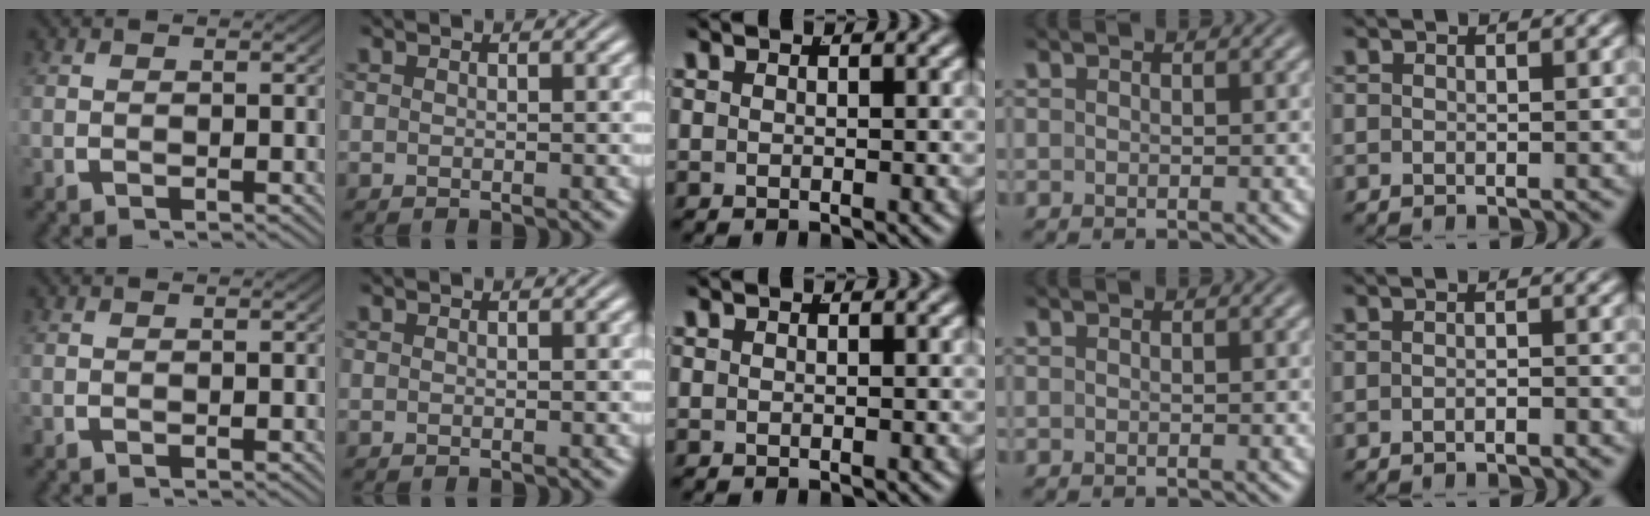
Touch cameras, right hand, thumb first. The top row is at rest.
{"little": {"total": 0.8, "force": [-0.8, 0.0, 0.2], "torque": [0.001, 0.002, -0.016]}}